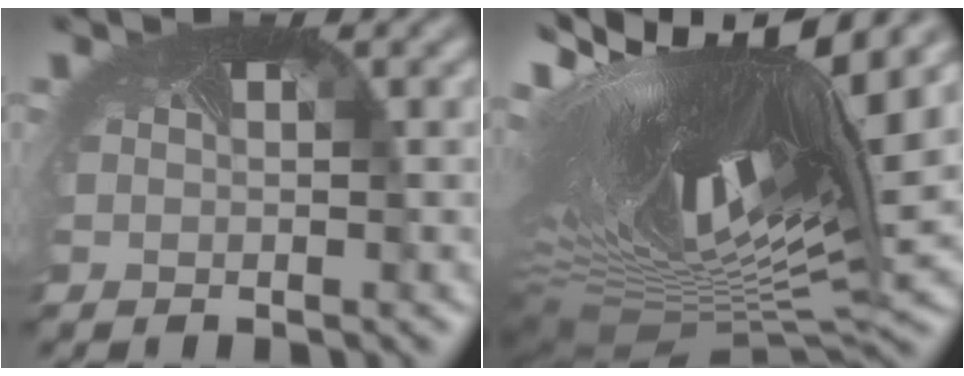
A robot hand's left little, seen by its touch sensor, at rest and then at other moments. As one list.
[{"total": 18.4, "force": [5.4, 7.4, 15.9], "torque": [-0.307, 0.018, 0.091]}]